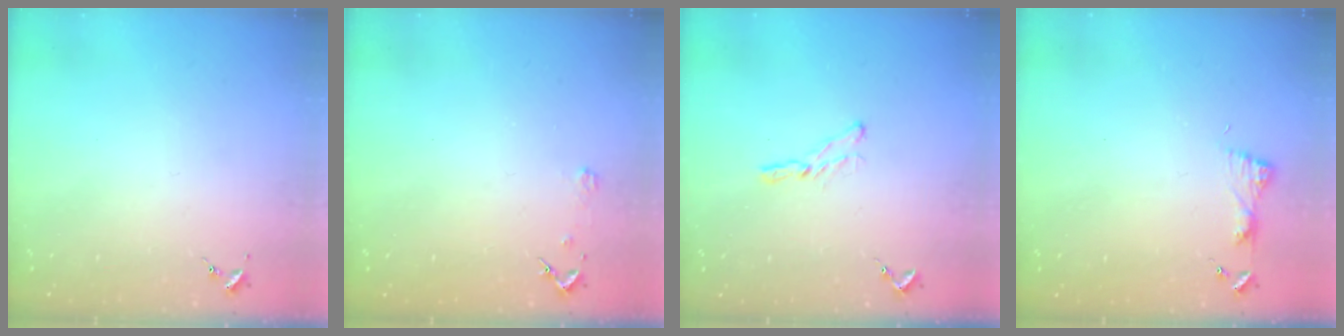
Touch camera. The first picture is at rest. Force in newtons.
{"total": 2.3, "press": 2.3, "slide": 0.2}
{"total": 6.3, "press": 6.3, "slide": 0.2}
{"total": 5.6, "press": 5.5, "slide": 0.7}